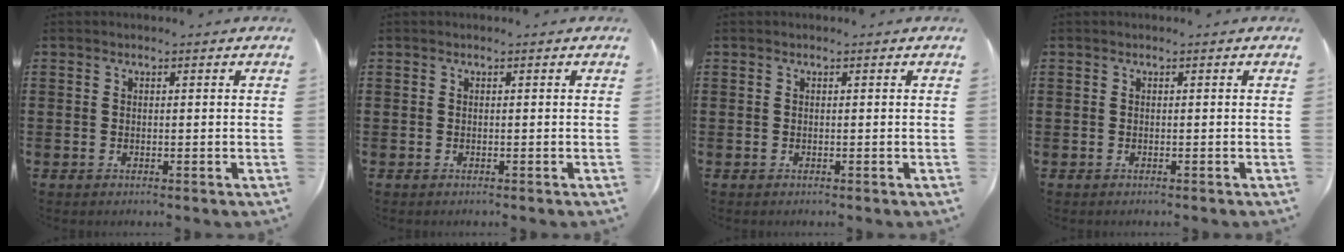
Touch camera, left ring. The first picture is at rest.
{"total": 0.0}
{"total": 0.0}
{"total": 0.0}